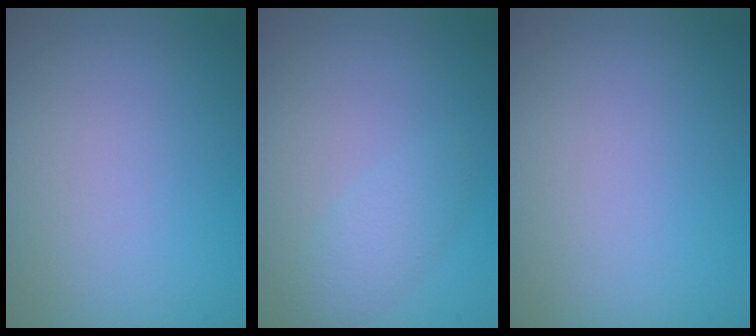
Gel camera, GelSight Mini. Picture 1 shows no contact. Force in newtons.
{"total": 1.9, "press": 1.9, "slide": 0.1}
{"total": 0.0}